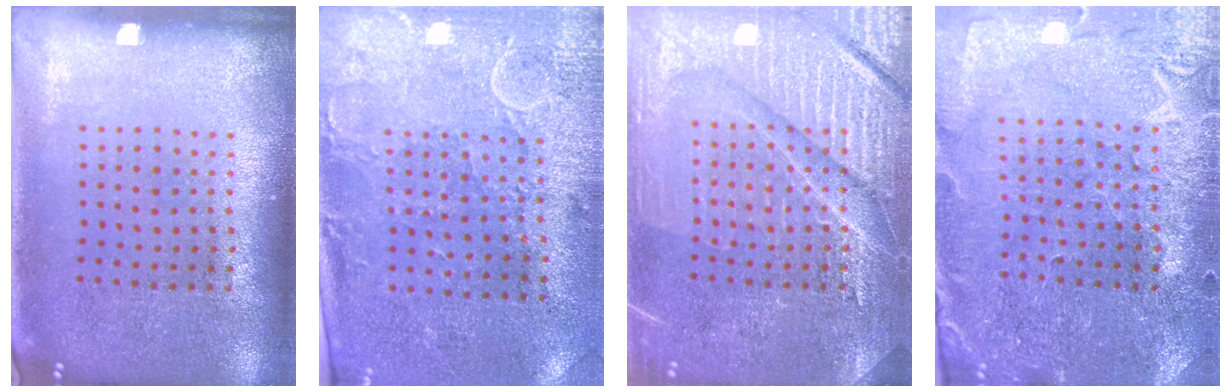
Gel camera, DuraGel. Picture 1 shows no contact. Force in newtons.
{"total": 2.9, "press": 2.4, "slide": 1.7}
{"total": 6.7, "press": 6.7, "slide": 0.9}
{"total": 1.0, "press": 1.0, "slide": 0.2}